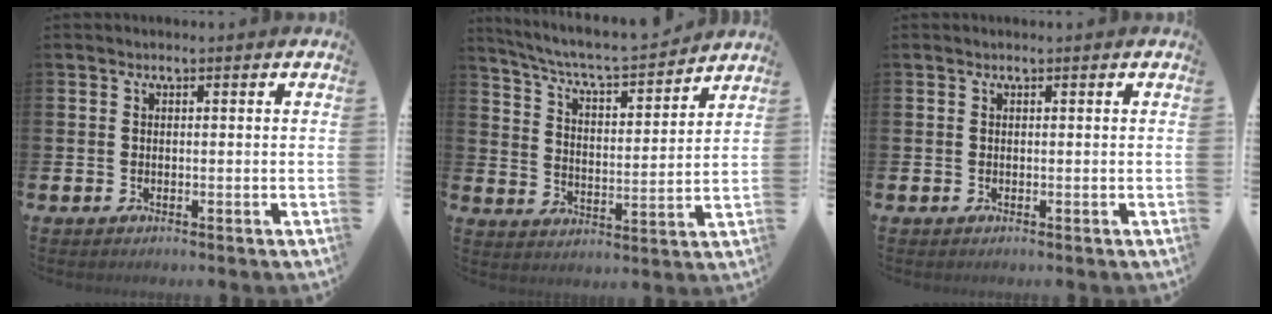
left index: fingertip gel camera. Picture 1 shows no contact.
{"total": 6.8, "force": [6.5, 0.7, 2.0], "torque": [-0.069, -0.052, 0.108]}
{"total": 0.0}